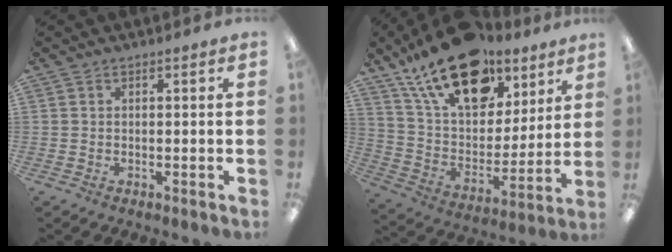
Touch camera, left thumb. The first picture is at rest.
{"total": 22.9, "force": [15.1, 11.6, 12.7], "torque": [-0.221, -0.080, 0.269]}